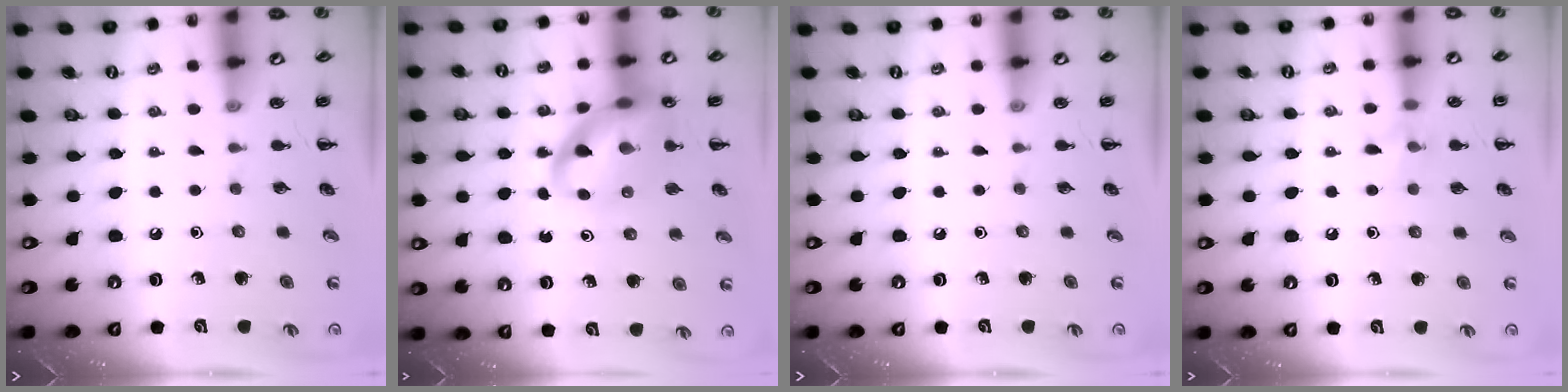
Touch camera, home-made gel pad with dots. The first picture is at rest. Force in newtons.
{"total": 14.6, "press": 14.2, "slide": 3.6}
{"total": 0.0}
{"total": 6.6, "press": 6.5, "slide": 1.5}